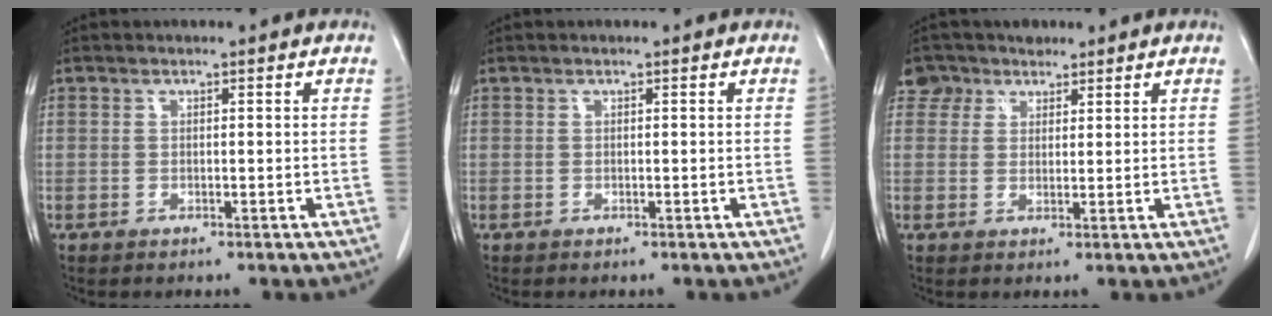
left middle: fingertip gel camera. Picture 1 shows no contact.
{"total": 0.0}
{"total": 3.9, "force": [2.5, 3.0, -0.4], "torque": [0.010, 0.015, 0.041]}